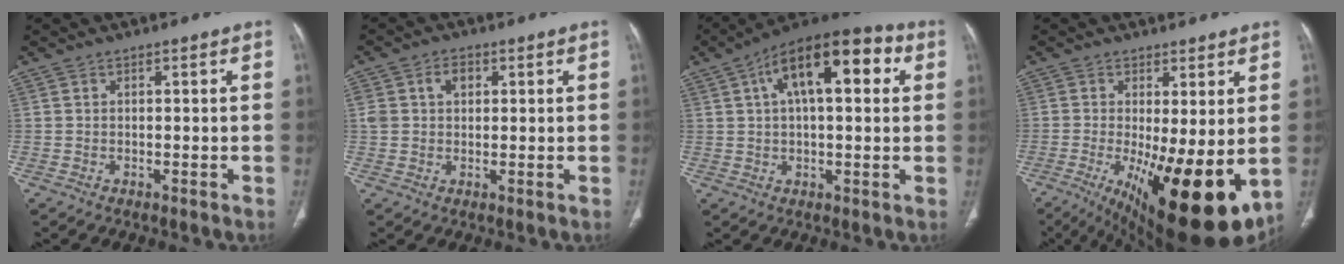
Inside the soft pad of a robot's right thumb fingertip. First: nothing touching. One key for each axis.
{"total": 4.4, "fx": 1.3, "fy": 3.2, "fz": 2.6, "tx": -0.041, "ty": 0.008, "tz": 0.027}
{"total": 17.1, "fx": 5.3, "fy": 7.7, "fz": 14.3, "tx": -0.199, "ty": 0.027, "tz": 0.074}
{"total": 18.4, "fx": -3.7, "fy": 6.3, "fz": 16.9, "tx": -0.235, "ty": -0.033, "tz": -0.033}